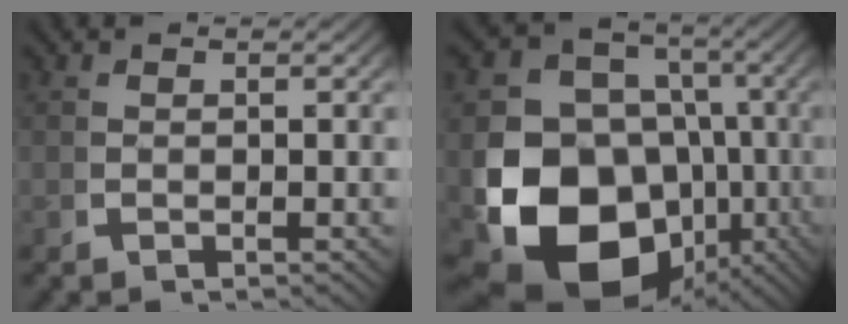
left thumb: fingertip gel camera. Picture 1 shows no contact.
{"total": 20.6, "force": [-5.7, 15.4, 12.4], "torque": [-0.253, -0.094, -0.063]}